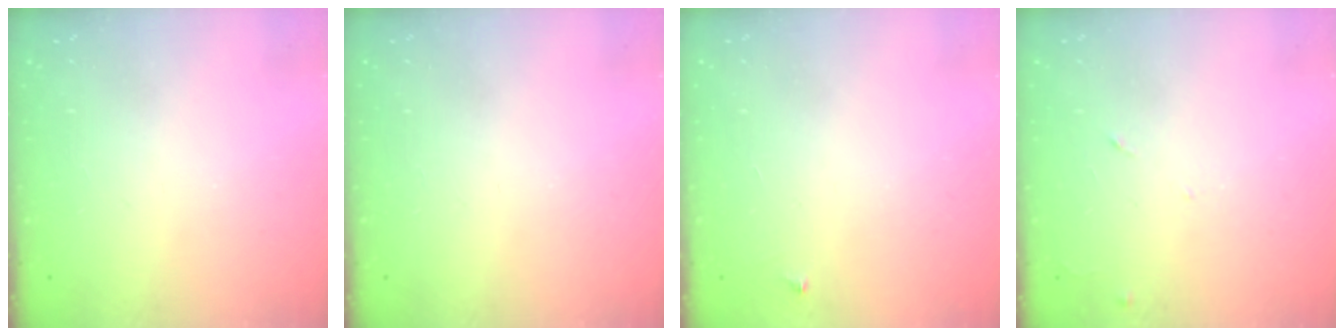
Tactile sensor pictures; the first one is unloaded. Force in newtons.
{"total": 0.0}
{"total": 3.2, "press": 3.2, "slide": 0.5}
{"total": 5.5, "press": 5.5, "slide": 0.8}